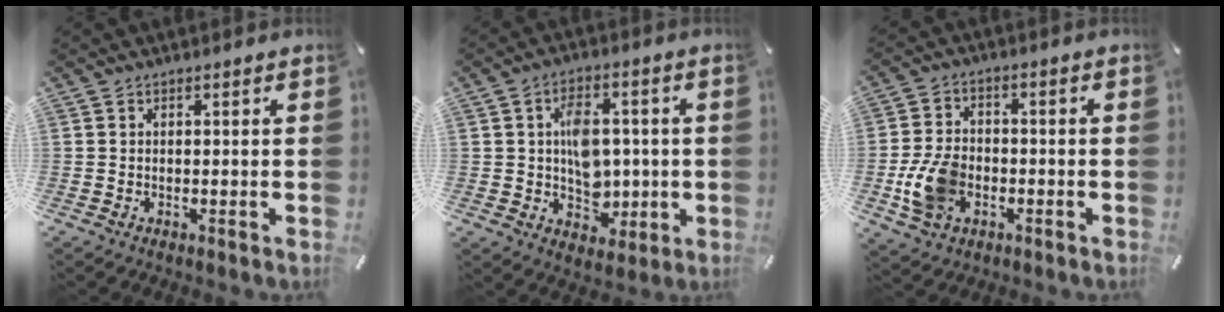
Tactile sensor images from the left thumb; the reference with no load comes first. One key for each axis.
{"total": 9.8, "fx": 0.9, "fy": 7.8, "fz": 5.9, "tx": -0.073, "ty": 0.007, "tz": 0.019}
{"total": 10.3, "fx": -2.7, "fy": 7.6, "fz": 6.4, "tx": -0.138, "ty": 0.008, "tz": -0.049}